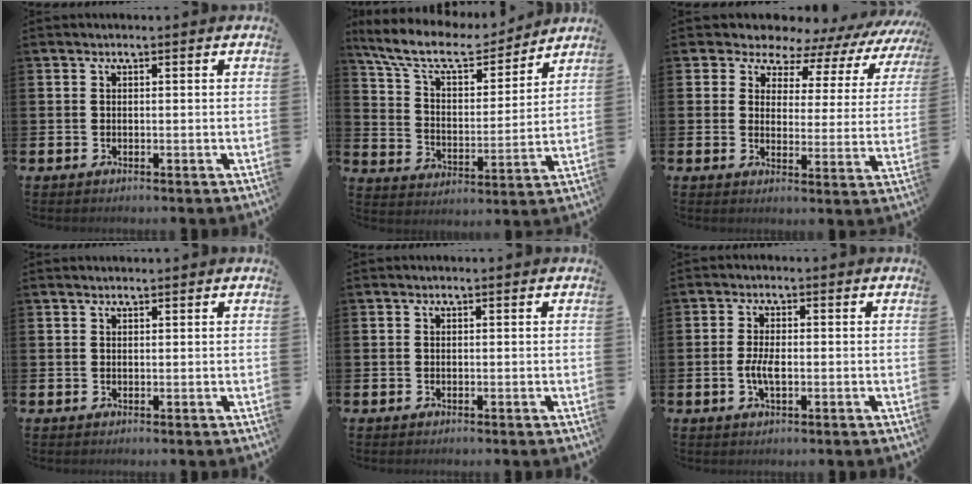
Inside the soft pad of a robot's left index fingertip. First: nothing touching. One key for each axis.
{"total": 10.6, "fx": 9.3, "fy": 2.9, "fz": 4.2, "tx": -0.111, "ty": -0.058, "tz": 0.160}
{"total": 5.6, "fx": 4.9, "fy": 2.8, "fz": 0.4, "tx": -0.024, "ty": -0.049, "tz": 0.075}
{"total": 1.0, "fx": 1.0, "fy": 0.1, "fz": 0.1, "tx": 0.015, "ty": -0.005, "tz": 0.016}
{"total": 0.0}
{"total": 3.1, "fx": -0.3, "fy": 1.2, "fz": 2.9, "tx": -0.051, "ty": -0.005, "tz": -0.010}